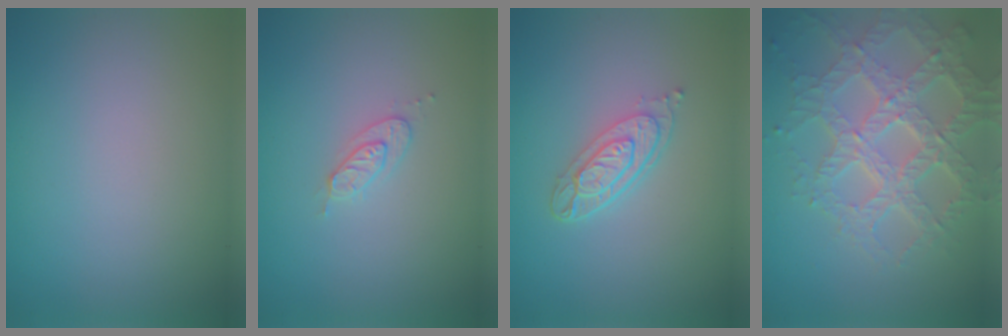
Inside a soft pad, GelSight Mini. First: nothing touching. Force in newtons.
{"total": 1.7, "press": 1.6, "slide": 0.2}
{"total": 3.9, "press": 2.8, "slide": 2.6}
{"total": 7.0, "press": 5.0, "slide": 4.9}